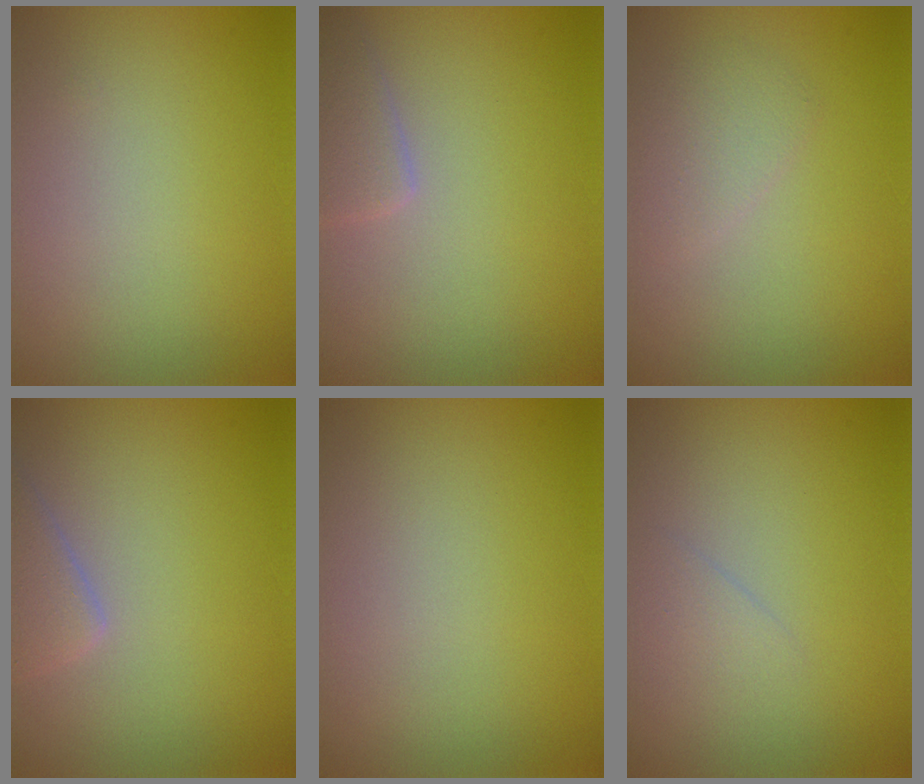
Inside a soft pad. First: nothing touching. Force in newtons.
{"total": 2.4, "press": 2.4, "slide": 0.1}
{"total": 1.5, "press": 1.5, "slide": 0.1}
{"total": 2.6, "press": 2.6, "slide": 0.3}
{"total": 0.0}
{"total": 0.8, "press": 0.8, "slide": 0.0}